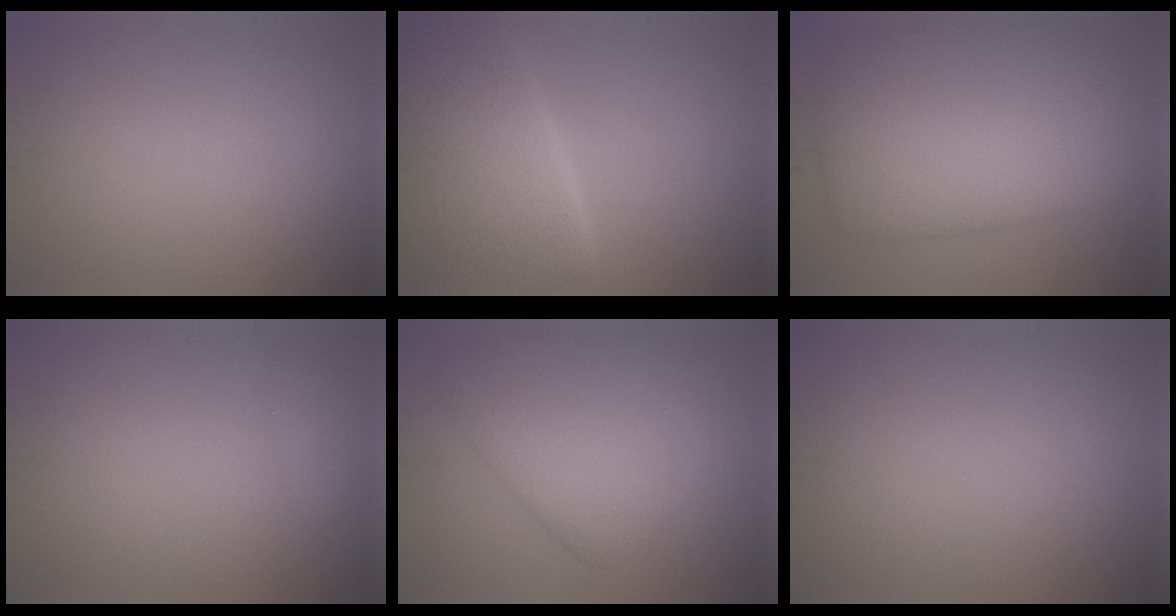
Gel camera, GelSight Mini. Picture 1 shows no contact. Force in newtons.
{"total": 11.8, "press": 11.8, "slide": 0.6}
{"total": 10.3, "press": 10.3, "slide": 0.3}
{"total": 0.8, "press": 0.8, "slide": 0.0}
{"total": 7.5, "press": 7.5, "slide": 0.1}
{"total": 0.0}